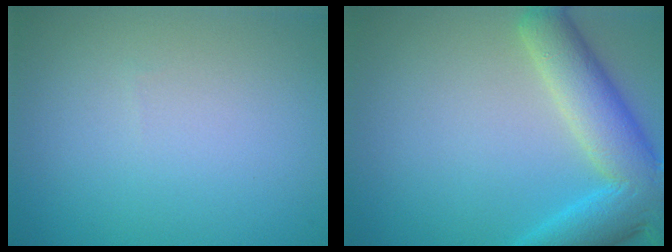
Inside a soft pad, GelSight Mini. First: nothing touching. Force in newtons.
{"total": 8.0, "press": 8.0, "slide": 0.5}